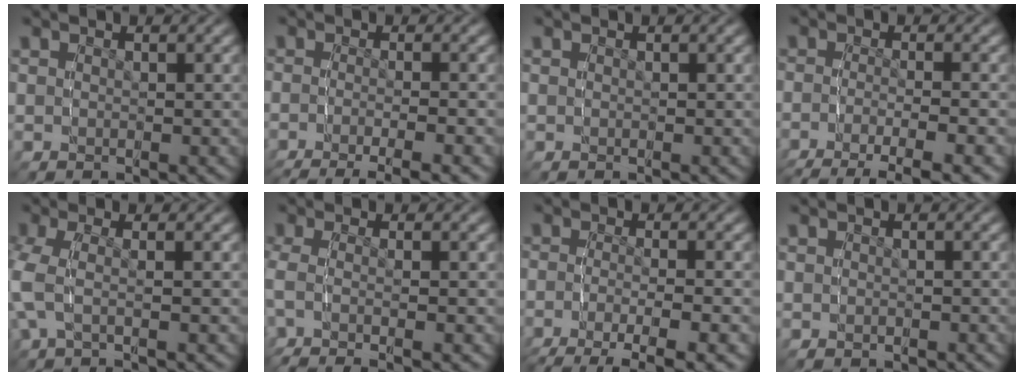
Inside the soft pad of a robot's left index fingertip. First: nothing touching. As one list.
[{"total": 4.7, "force": [-4.2, 0.2, 2.1], "torque": [-0.028, -0.004, -0.071]}, {"total": 0.7, "force": [-0.2, -0.7, -0.3], "torque": [0.010, -0.008, 0.005]}, {"total": 6.4, "force": [-5.6, 0.8, 3.1], "torque": [-0.047, -0.016, -0.086]}, {"total": 2.5, "force": [-0.2, 0.9, 2.3], "torque": [-0.067, 0.006, -0.011]}, {"total": 2.7, "force": [-1.2, 0.6, 2.3], "torque": [-0.056, -0.001, -0.025]}, {"total": 6.9, "force": [-5.7, 1.1, 3.8], "torque": [-0.059, -0.019, -0.085]}, {"total": 0.7, "force": [-0.6, 0.3, 0.0], "torque": [0.002, 0.000, -0.011]}]